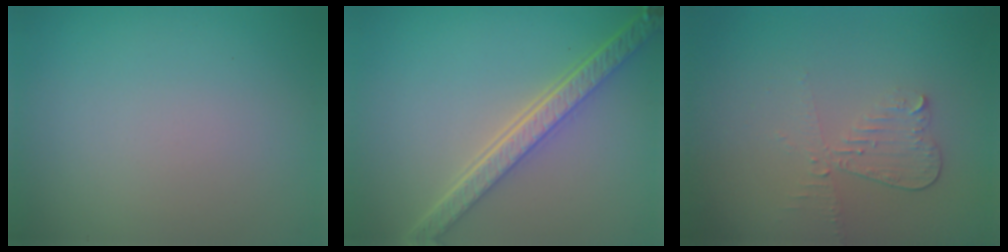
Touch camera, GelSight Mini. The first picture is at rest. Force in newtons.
{"total": 5.7, "press": 4.2, "slide": 3.9}
{"total": 2.0, "press": 1.9, "slide": 0.7}